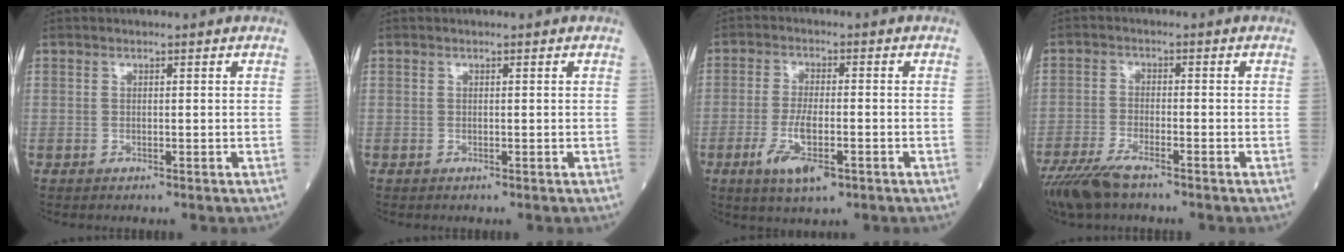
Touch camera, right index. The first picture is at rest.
{"total": 0.0}
{"total": 7.2, "force": [-3.1, 1.9, 6.2], "torque": [-0.120, -0.011, -0.051]}
{"total": 7.5, "force": [-5.7, 1.7, 4.5], "torque": [-0.089, -0.018, -0.107]}